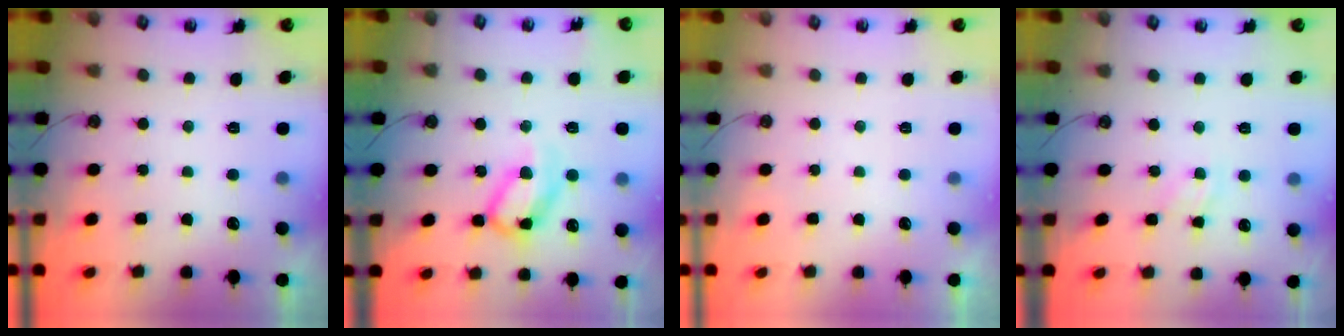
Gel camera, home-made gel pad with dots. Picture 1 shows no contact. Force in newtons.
{"total": 13.3, "press": 13.3, "slide": 1.2}
{"total": 0.0}
{"total": 1.6, "press": 1.6, "slide": 0.2}